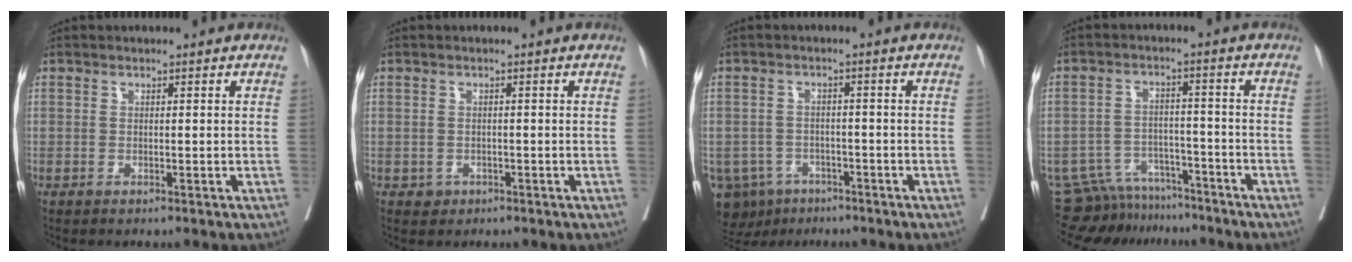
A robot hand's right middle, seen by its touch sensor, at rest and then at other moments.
{"total": 1.3, "force": [-0.6, 1.1, 0.2], "torque": [-0.004, 0.002, -0.005]}
{"total": 8.7, "force": [-5.5, 6.5, 2.1], "torque": [-0.055, -0.003, -0.077]}
{"total": 9.7, "force": [-9.1, 3.4, 0.3], "torque": [-0.004, 0.013, -0.138]}